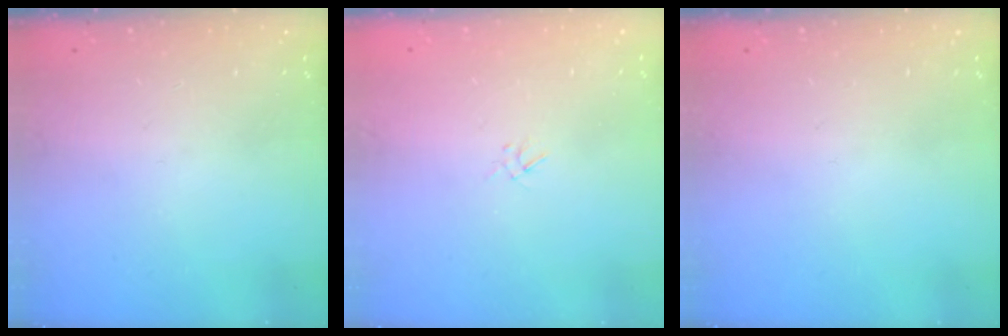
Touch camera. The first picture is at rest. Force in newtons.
{"total": 1.0, "press": 0.9, "slide": 0.4}
{"total": 0.0}